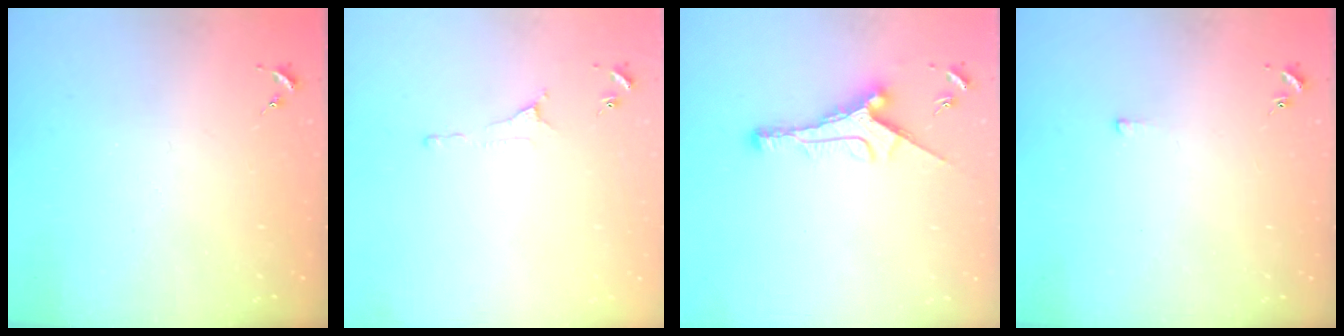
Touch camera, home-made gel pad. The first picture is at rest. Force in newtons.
{"total": 4.2, "press": 4.1, "slide": 0.8}
{"total": 10.4, "press": 10.3, "slide": 0.4}
{"total": 1.6, "press": 1.6, "slide": 0.2}